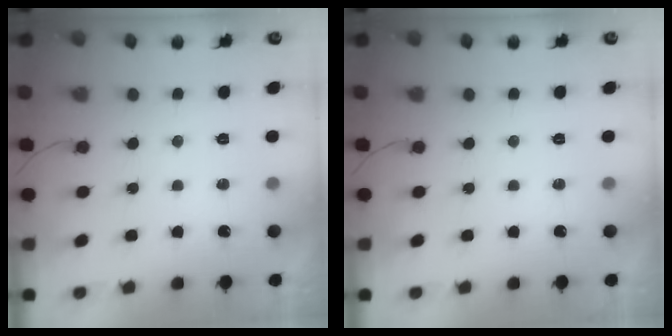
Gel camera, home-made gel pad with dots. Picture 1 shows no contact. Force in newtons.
{"total": 0.0}